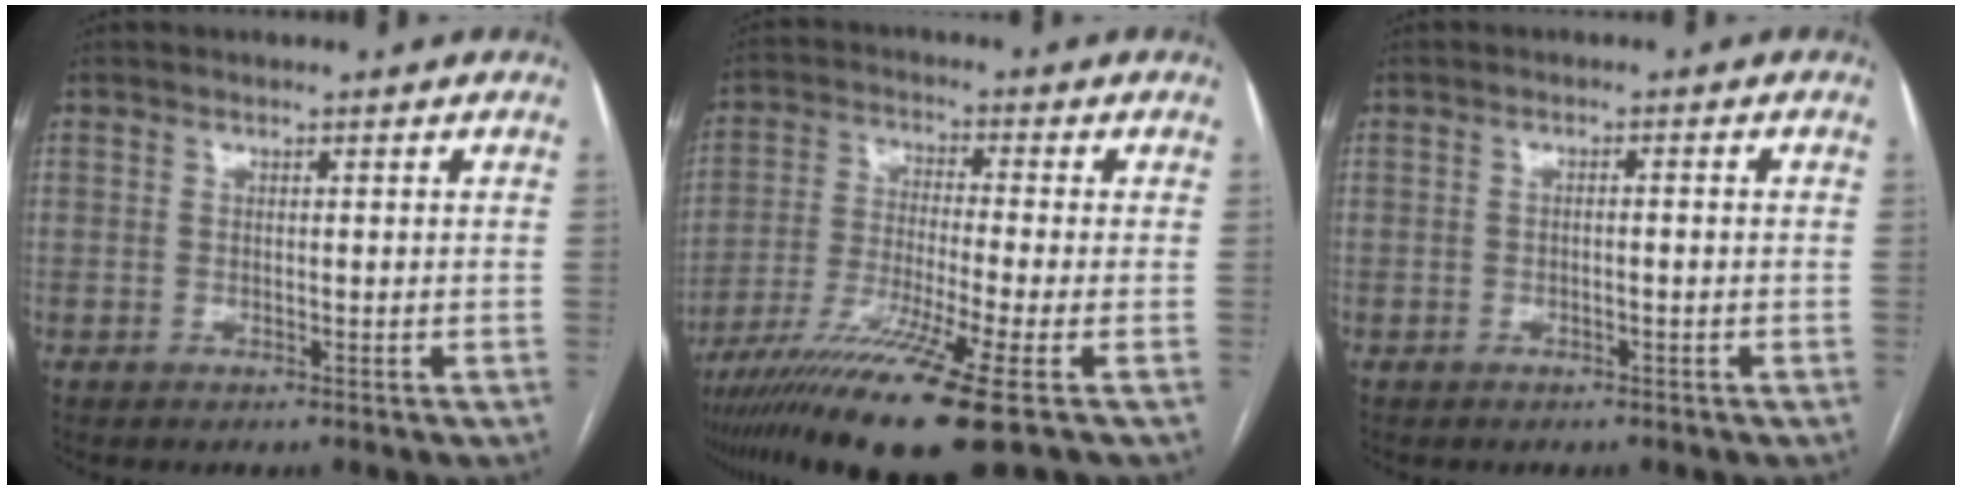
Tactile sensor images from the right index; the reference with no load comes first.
{"total": 13.9, "force": [-9.1, -1.7, 10.3], "torque": [-0.205, -0.043, -0.161]}
{"total": 1.2, "force": [-0.4, 0.2, 1.2], "torque": [-0.020, 0.003, -0.006]}